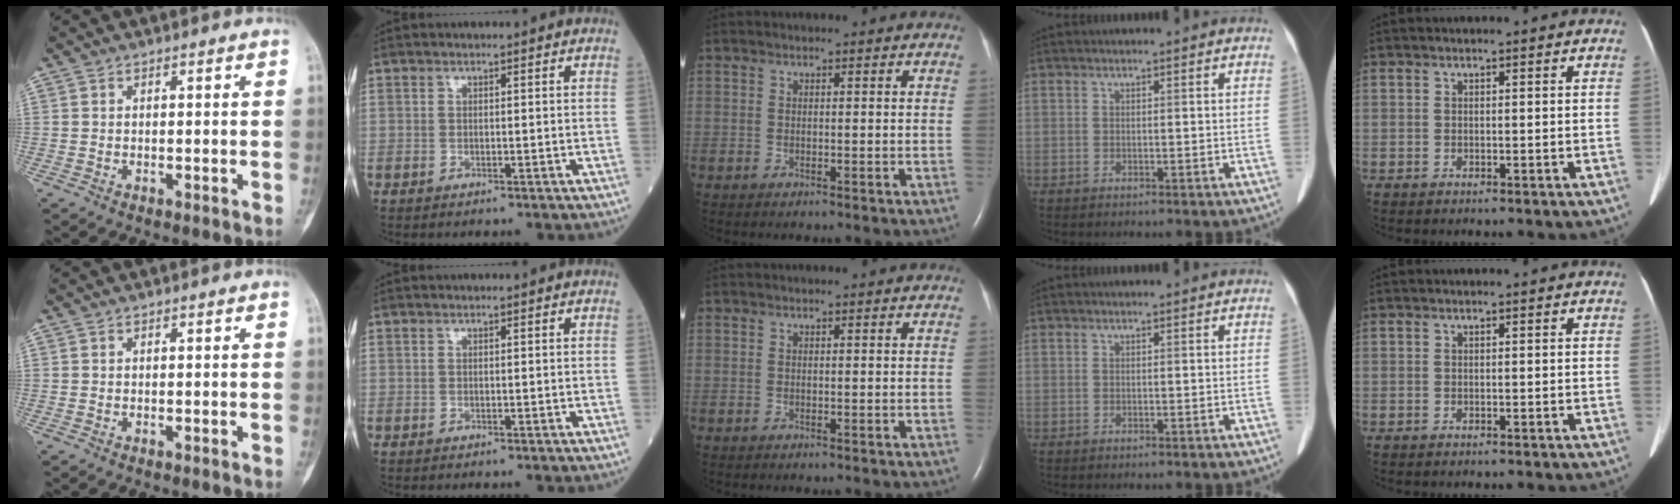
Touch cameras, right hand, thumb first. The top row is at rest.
{}